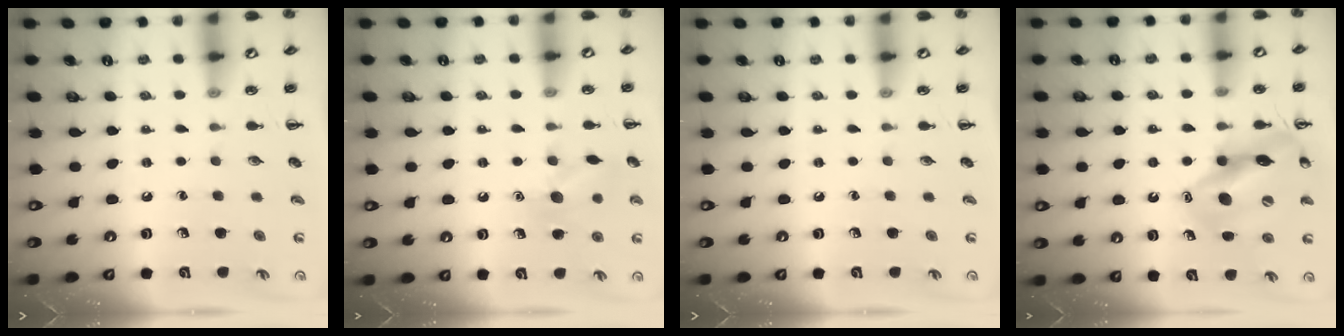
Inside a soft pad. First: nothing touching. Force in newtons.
{"total": 9.8, "press": 9.7, "slide": 0.9}
{"total": 0.0}
{"total": 15.2, "press": 15.0, "slide": 2.2}